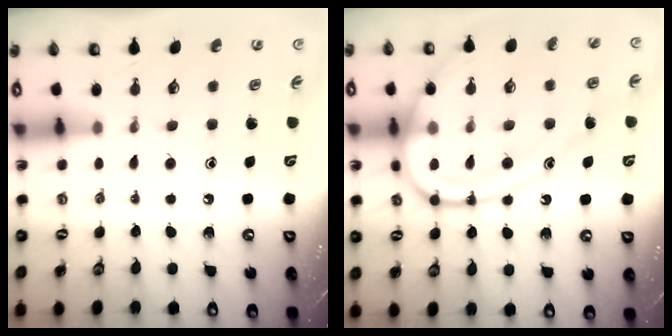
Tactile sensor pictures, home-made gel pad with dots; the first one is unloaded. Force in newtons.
{"total": 14.9, "press": 14.8, "slide": 1.2}